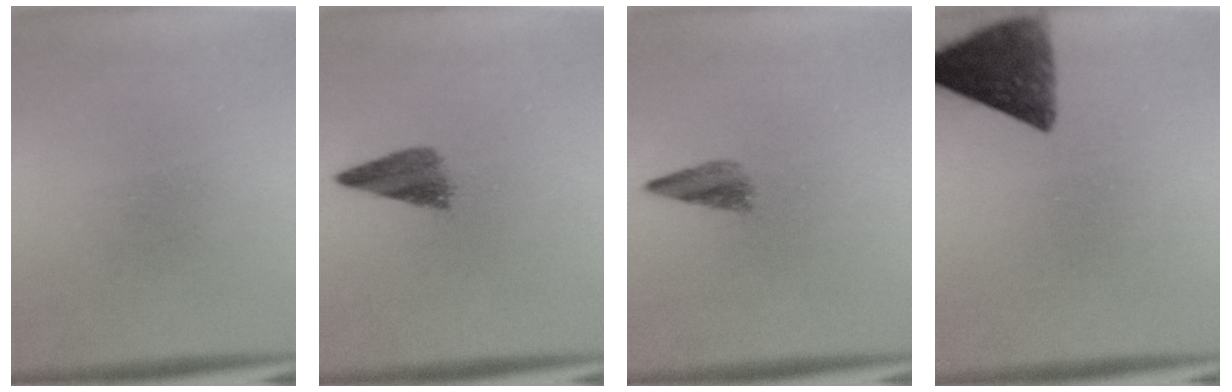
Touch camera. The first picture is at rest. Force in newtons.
{"total": 3.9}
{"total": 2.6}
{"total": 10.3}